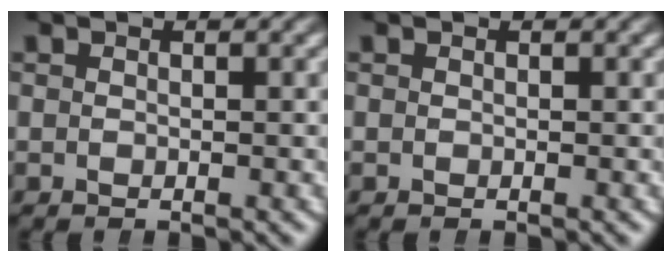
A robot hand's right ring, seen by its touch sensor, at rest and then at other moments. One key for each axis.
{"total": 0.0}